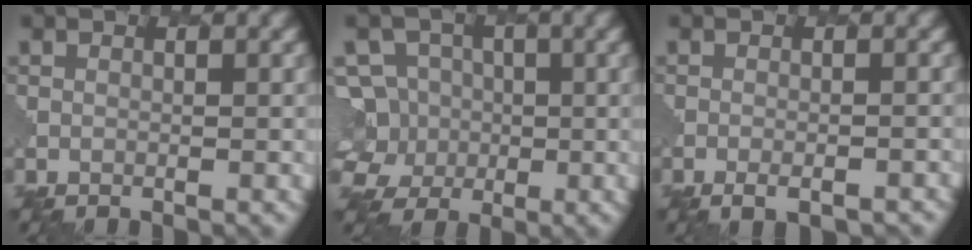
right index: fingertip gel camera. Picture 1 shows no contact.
{"total": 6.8, "force": [-0.3, 6.4, 2.4], "torque": [-0.054, 0.026, -0.041]}
{"total": 2.7, "force": [-1.8, 0.8, 1.9], "torque": [-0.032, 0.002, -0.024]}